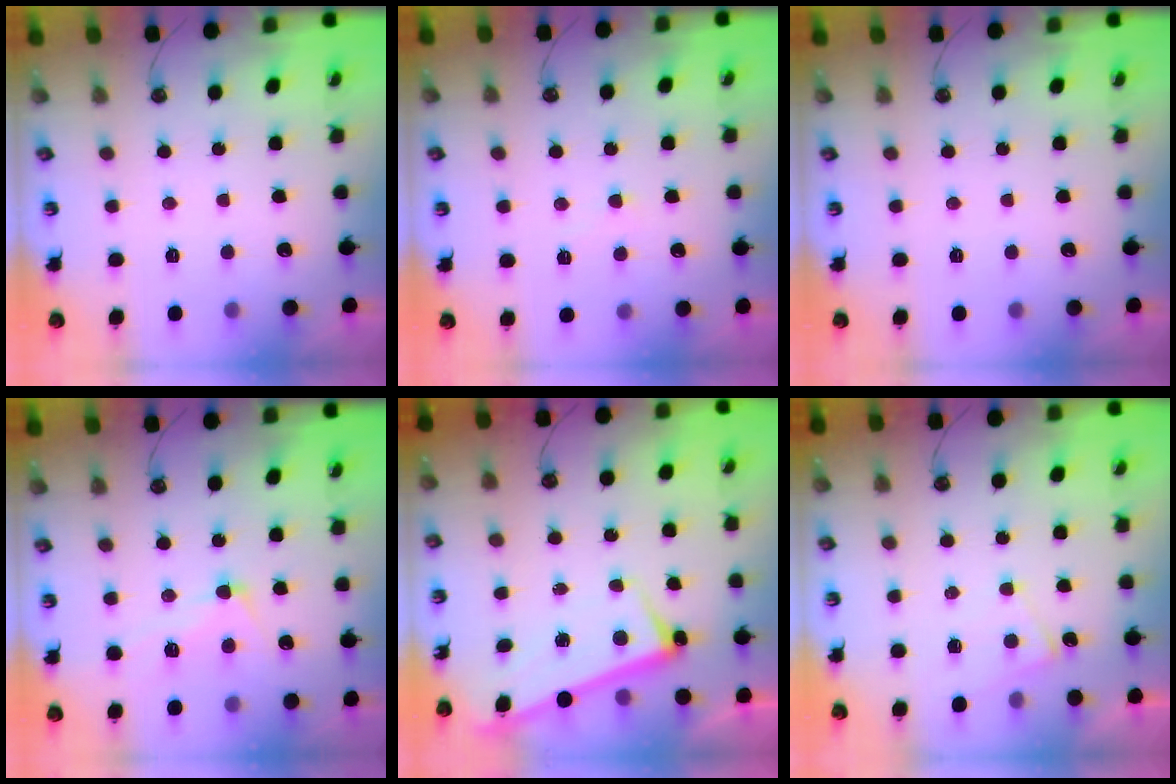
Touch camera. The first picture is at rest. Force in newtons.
{"total": 5.7, "press": 5.7, "slide": 0.3}
{"total": 0.0}
{"total": 5.8, "press": 5.7, "slide": 0.6}
{"total": 2.8, "press": 2.7, "slide": 0.4}
{"total": 2.6, "press": 2.6, "slide": 0.3}